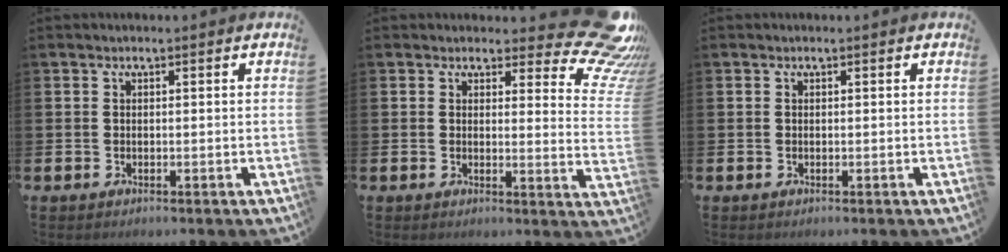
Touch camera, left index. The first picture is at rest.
{"total": 7.5, "force": [5.8, 2.9, 3.7], "torque": [-0.038, -0.050, 0.096]}
{"total": 0.0}